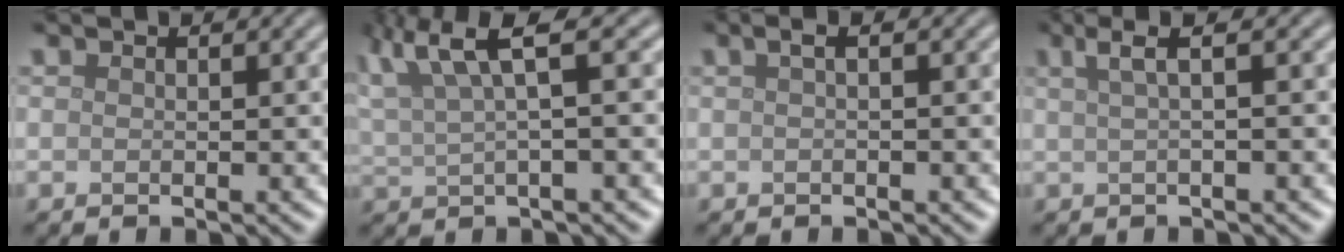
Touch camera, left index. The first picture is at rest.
{"total": 6.5, "force": [3.5, 1.6, 5.2], "torque": [-0.100, 0.021, 0.067]}
{"total": 1.1, "force": [0.2, 0.3, 1.1], "torque": [-0.020, 0.007, 0.002]}
{"total": 2.8, "force": [1.1, 0.7, 2.5], "torque": [-0.035, 0.009, 0.016]}